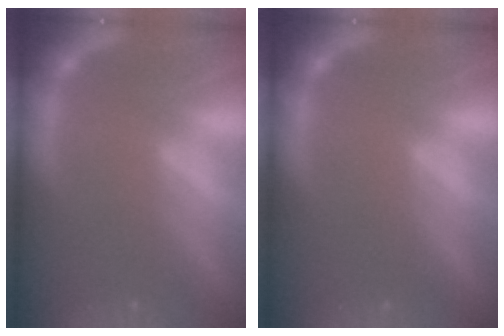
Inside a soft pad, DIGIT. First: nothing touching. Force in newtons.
{"total": 0.0}